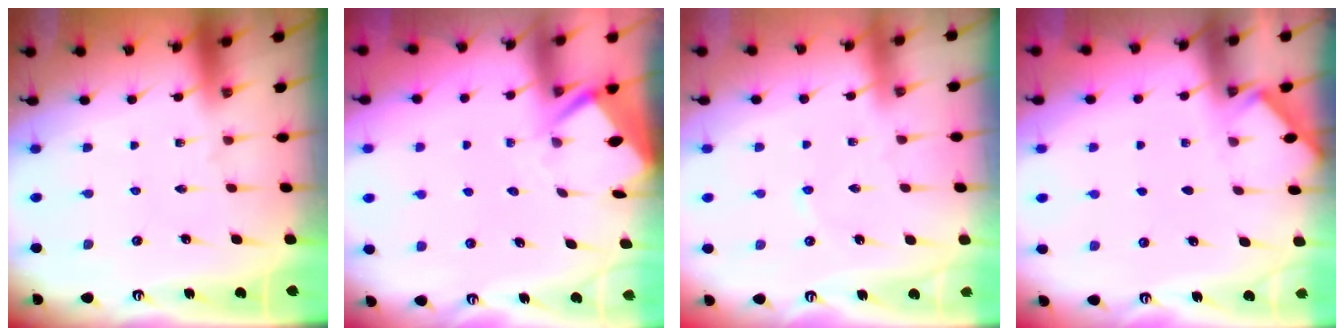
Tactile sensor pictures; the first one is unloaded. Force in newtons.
{"total": 3.4, "press": 3.4, "slide": 0.3}
{"total": 1.6, "press": 1.6, "slide": 0.2}
{"total": 3.2, "press": 3.1, "slide": 0.4}